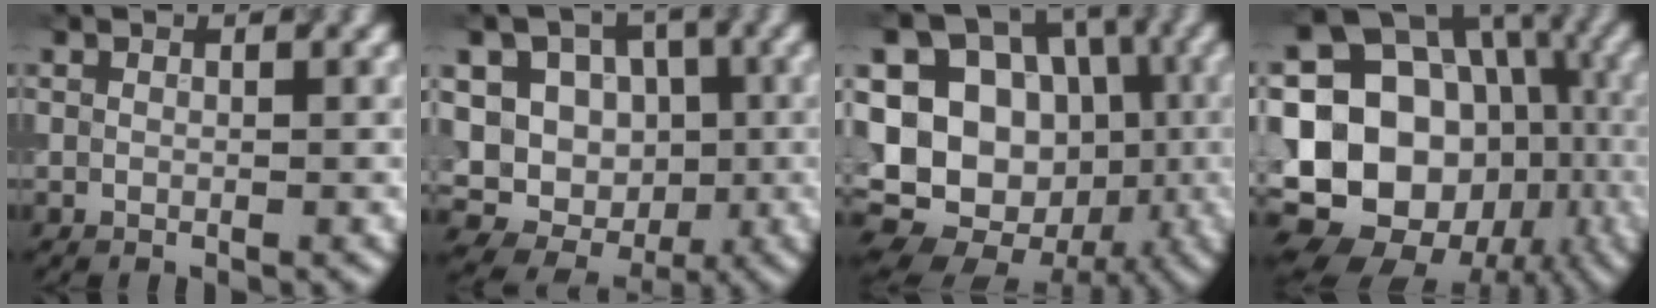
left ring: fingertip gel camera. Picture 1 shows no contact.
{"total": 14.5, "force": [-0.2, 13.4, 5.6], "torque": [-0.113, 0.023, -0.015]}
{"total": 14.4, "force": [-2.2, 11.8, 7.9], "torque": [-0.134, -0.007, -0.045]}
{"total": 22.7, "force": [-4.3, 19.2, 11.4], "torque": [-0.173, 0.009, -0.094]}